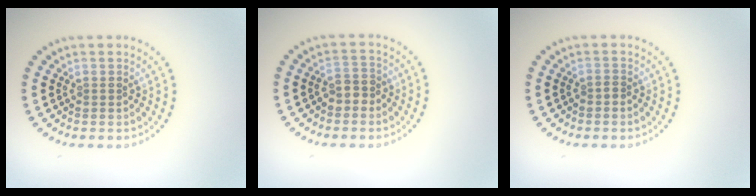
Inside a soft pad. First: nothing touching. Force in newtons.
{"total": 1.7, "press": 1.6, "slide": 0.7}
{"total": 0.5, "press": 0.2, "slide": 0.5}